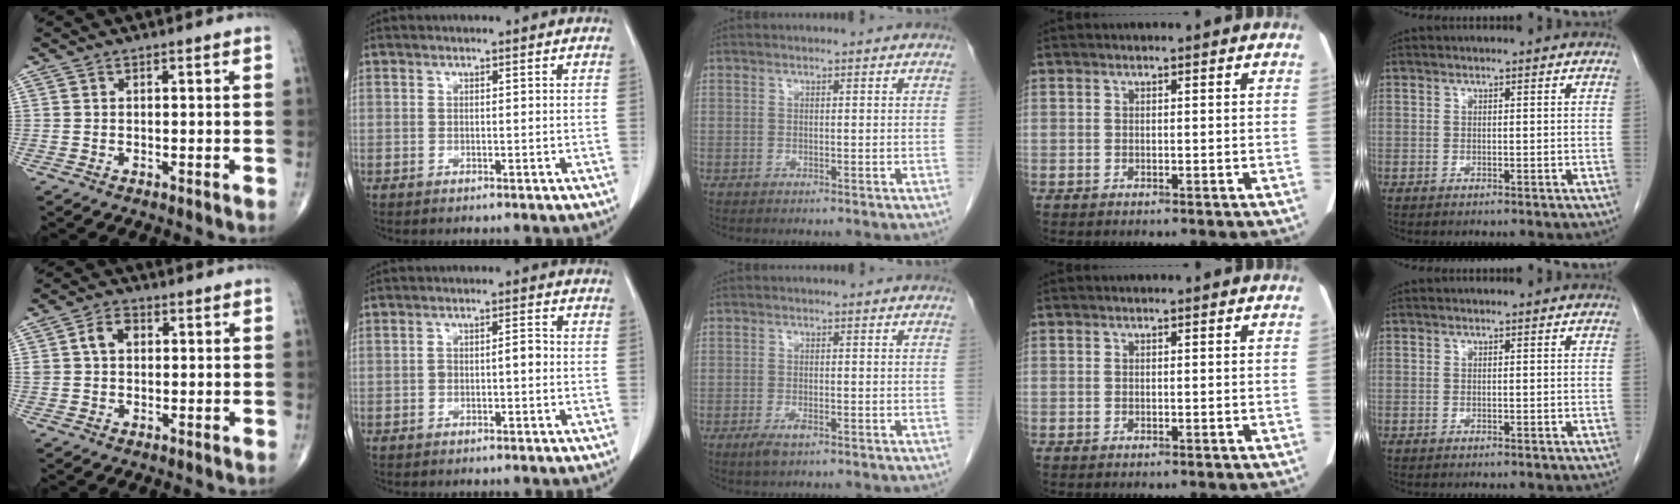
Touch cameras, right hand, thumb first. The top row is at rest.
{"thumb": {"total": 4.4, "force": [1.0, 3.2, 2.9], "torque": [-0.050, 0.012, 0.017]}, "index": {"total": 3.6, "force": [-0.5, 1.6, 3.2], "torque": [-0.060, 0.020, -0.006]}, "middle": {"total": 2.1, "force": [-1.2, 0.6, 1.6], "torque": [-0.032, -0.002, -0.020]}}